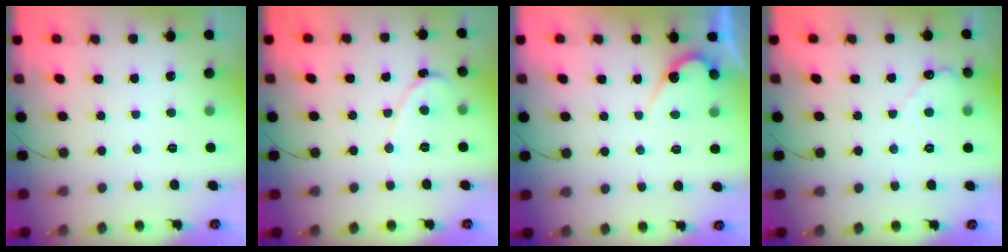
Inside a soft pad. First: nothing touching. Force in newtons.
{"total": 1.0, "press": 1.0, "slide": 0.1}
{"total": 5.9, "press": 5.9, "slide": 0.3}
{"total": 2.8, "press": 2.7, "slide": 0.3}